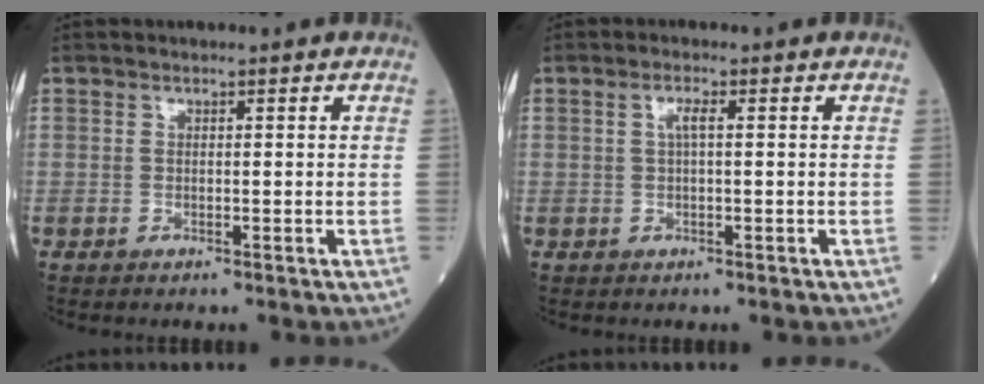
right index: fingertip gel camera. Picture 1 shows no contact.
{"total": 1.7, "force": [0.4, 0.2, 1.7], "torque": [-0.034, 0.003, 0.006]}